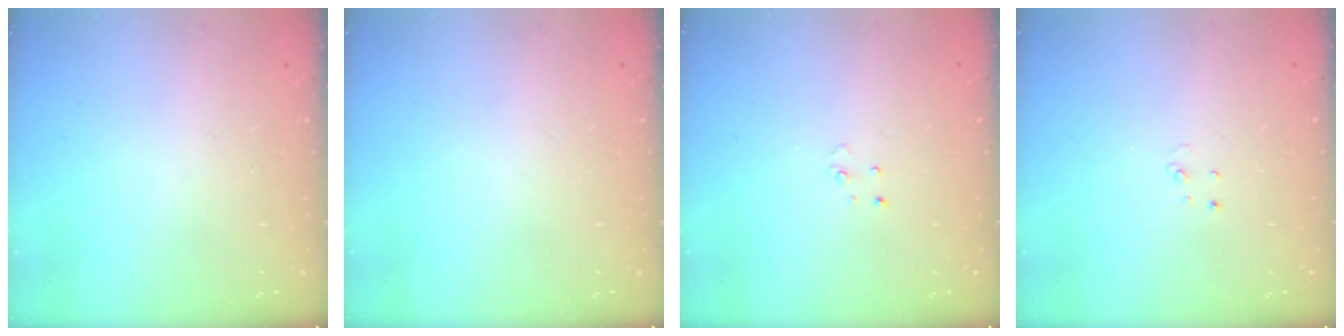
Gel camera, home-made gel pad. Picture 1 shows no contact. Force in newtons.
{"total": 0.0}
{"total": 2.5, "press": 2.5, "slide": 0.2}
{"total": 2.6, "press": 2.6, "slide": 0.2}